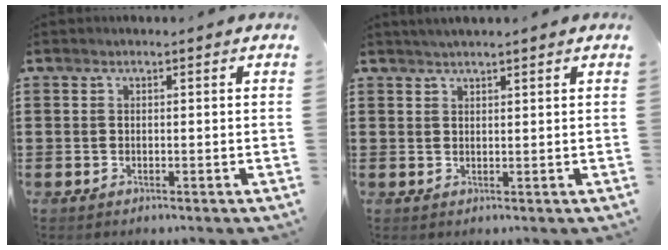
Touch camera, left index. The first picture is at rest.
{"total": 1.4, "force": [1.4, 0.1, 0.4], "torque": [-0.009, 0.002, 0.026]}